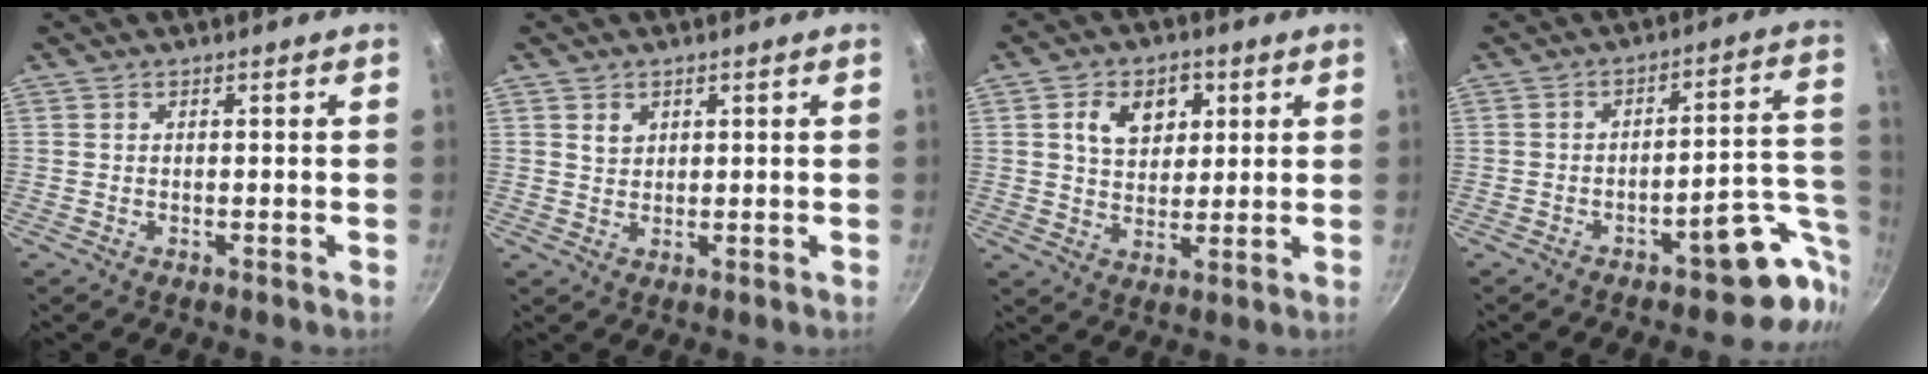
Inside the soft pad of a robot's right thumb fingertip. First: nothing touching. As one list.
[{"total": 2.2, "force": [1.0, 1.7, 0.9], "torque": [-0.008, 0.000, 0.019]}, {"total": 9.1, "force": [2.9, 6.7, 5.4], "torque": [-0.065, -0.003, 0.045]}, {"total": 11.8, "force": [-4.6, 5.0, 9.6], "torque": [-0.072, 0.043, -0.060]}]